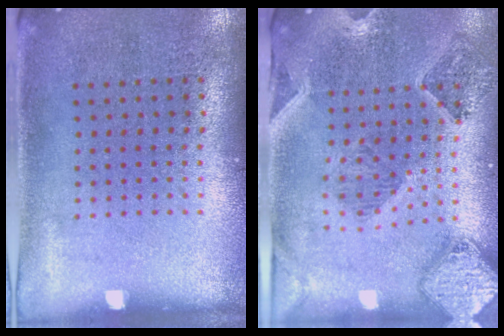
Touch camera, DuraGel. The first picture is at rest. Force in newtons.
{"total": 1.6, "press": 1.5, "slide": 0.3}